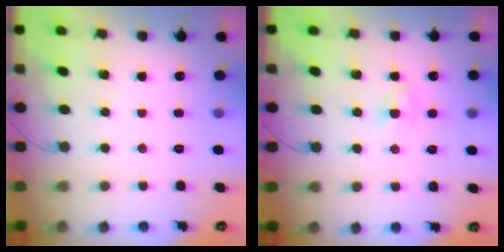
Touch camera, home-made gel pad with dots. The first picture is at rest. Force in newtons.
{"total": 2.5, "press": 2.4, "slide": 0.9}